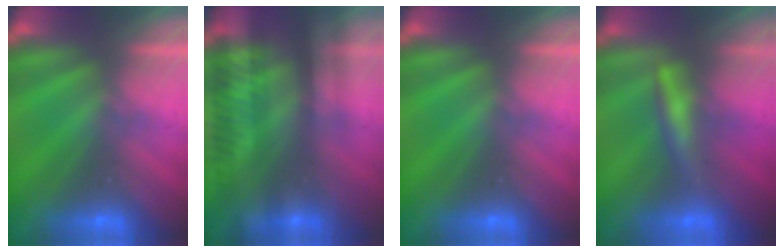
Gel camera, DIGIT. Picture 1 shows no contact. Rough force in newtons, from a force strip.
{"total": 2.3}
{"total": 0.0}
{"total": 2.6}